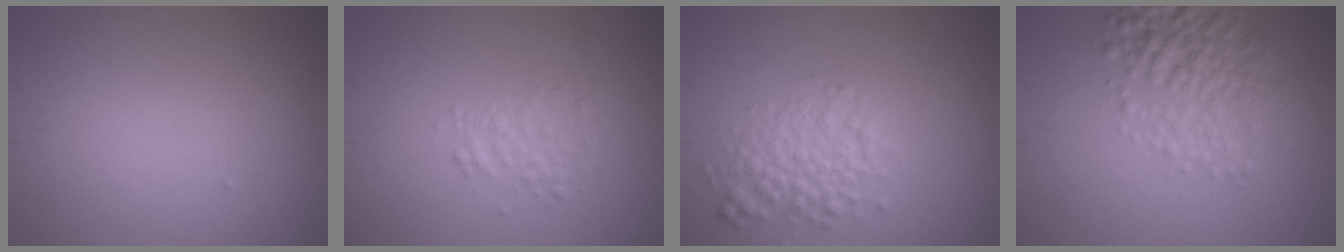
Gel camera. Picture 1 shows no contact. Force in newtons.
{"total": 1.7, "press": 1.7, "slide": 0.1}
{"total": 3.2, "press": 3.2, "slide": 0.1}
{"total": 4.9, "press": 4.9, "slide": 0.1}